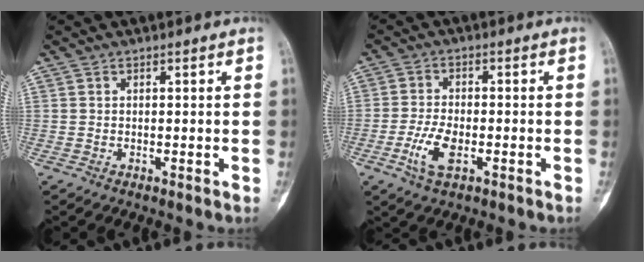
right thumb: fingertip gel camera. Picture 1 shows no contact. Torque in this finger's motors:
{"motor_torque": [-0.36, -0.13, 0.03, 0.38, -0.04]}